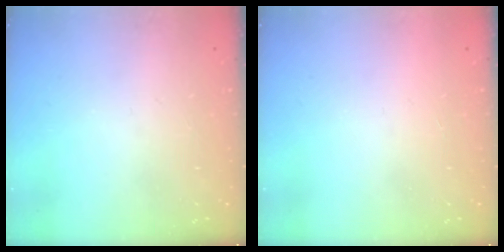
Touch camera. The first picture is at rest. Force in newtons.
{"total": 1.5, "press": 1.5, "slide": 0.1}